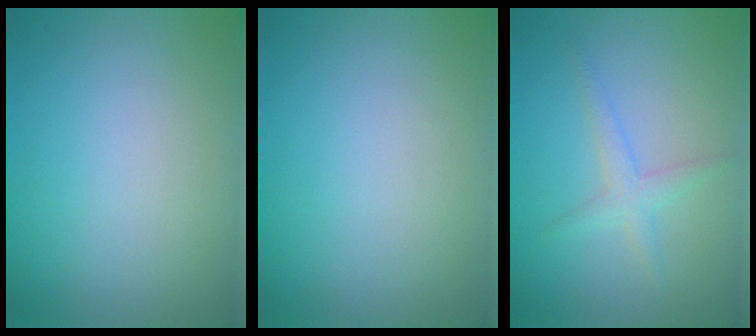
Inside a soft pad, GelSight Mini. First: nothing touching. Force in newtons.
{"total": 0.0}
{"total": 1.8, "press": 1.8, "slide": 0.0}